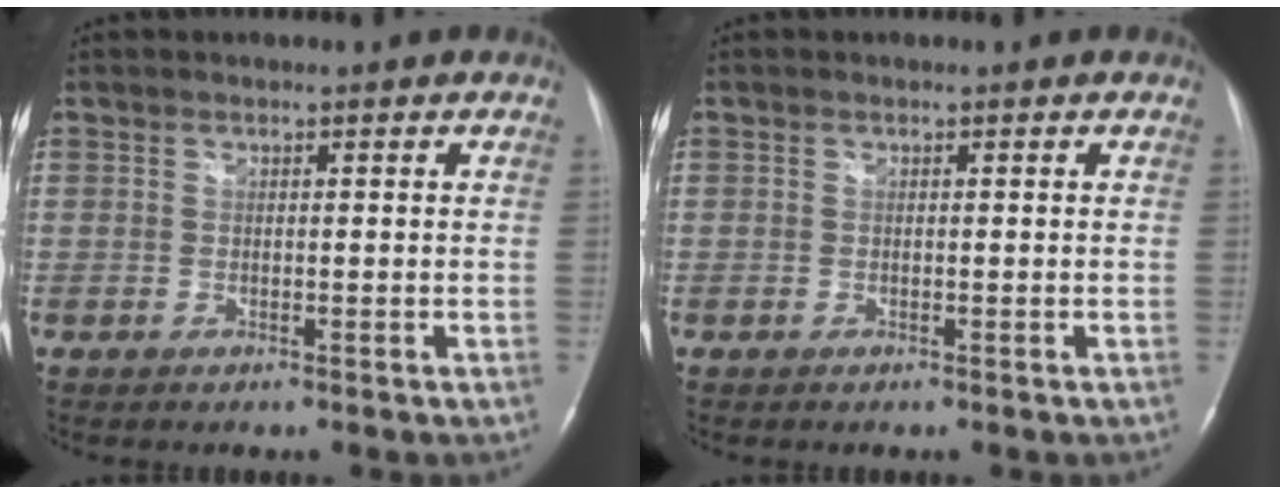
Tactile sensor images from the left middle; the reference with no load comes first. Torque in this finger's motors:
{"motor_torque": [0.00, 0.00, -0.01, 0.01]}